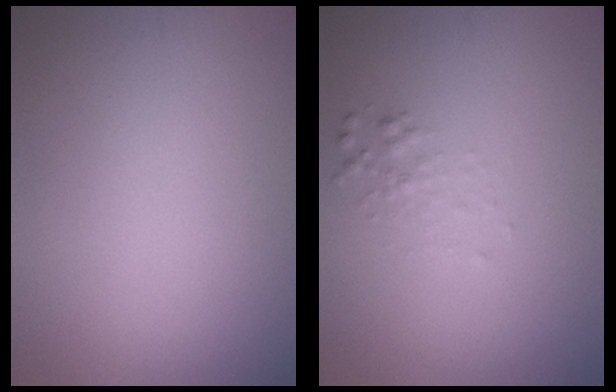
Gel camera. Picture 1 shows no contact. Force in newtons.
{"total": 1.0, "press": 1.0, "slide": 0.0}